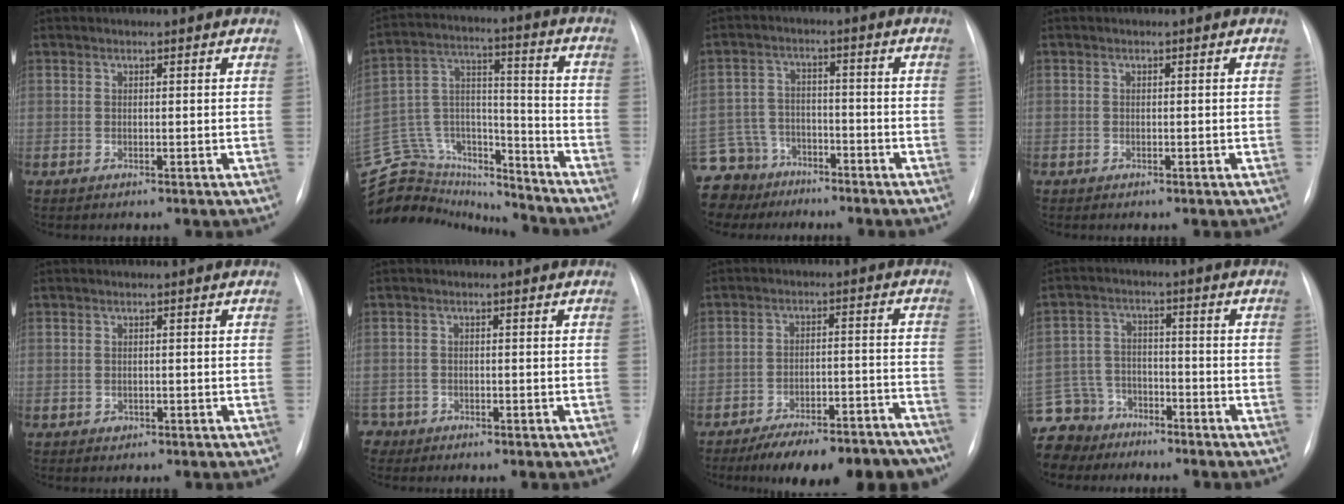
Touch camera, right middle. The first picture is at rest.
{"total": 27.2, "force": [-24.5, 8.7, 8.0], "torque": [-0.210, 0.029, -0.382]}
{"total": 11.3, "force": [-8.8, 7.0, 1.4], "torque": [-0.056, 0.018, -0.148]}
{"total": 0.7, "force": [-0.4, 0.6, 0.0], "torque": [-0.003, 0.005, -0.006]}
{"total": 0.8, "force": [-0.3, 0.7, 0.2], "torque": [-0.002, 0.002, -0.004]}
{"total": 2.4, "force": [-1.6, 1.7, -0.5], "torque": [0.009, 0.006, -0.031]}
{"total": 17.7, "force": [-15.0, 4.5, 8.3], "torque": [-0.074, 0.025, -0.207]}
{"total": 10.3, "force": [-8.4, 5.9, 0.7], "torque": [-0.038, 0.012, -0.151]}